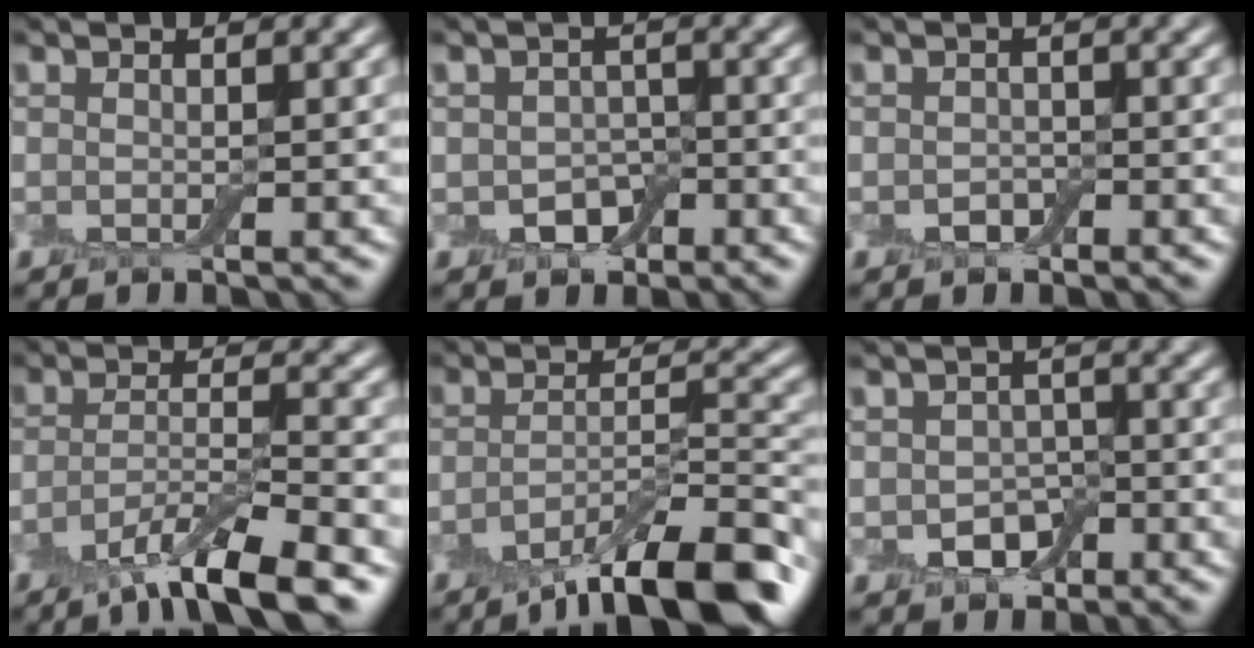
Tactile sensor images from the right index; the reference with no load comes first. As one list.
[{"total": 2.8, "force": [-1.0, 2.1, 1.5], "torque": [-0.024, -0.004, -0.019]}, {"total": 1.2, "force": [-0.5, 0.9, 0.6], "torque": [-0.012, -0.002, -0.011]}, {"total": 7.0, "force": [-4.5, 1.6, 5.1], "torque": [-0.082, -0.002, -0.085]}, {"total": 9.6, "force": [-6.2, 2.4, 6.8], "torque": [-0.097, 0.000, -0.107]}, {"total": 3.1, "force": [-1.0, 2.4, 1.7], "torque": [-0.026, -0.005, -0.019]}]